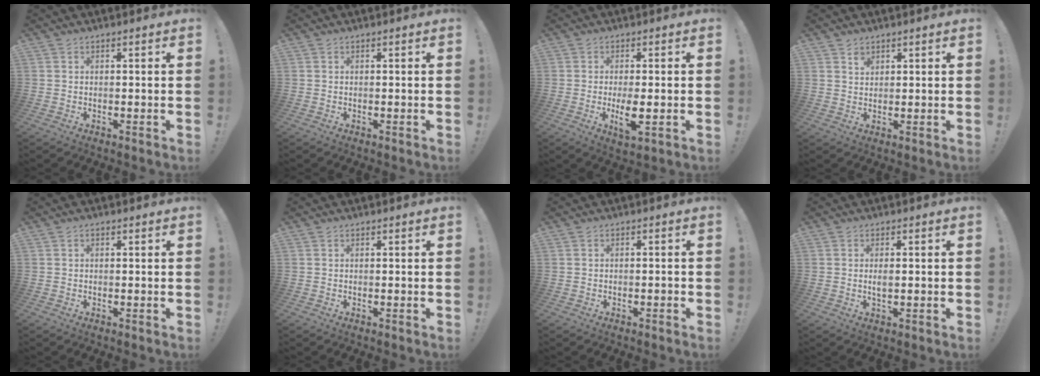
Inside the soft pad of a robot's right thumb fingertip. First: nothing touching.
{"total": 0.0}
{"total": 6.1, "force": [-1.1, 1.4, 5.8], "torque": [-0.107, -0.012, -0.018]}
{"total": 1.9, "force": [1.4, 1.3, 0.4], "torque": [0.012, -0.013, 0.023]}
{"total": 0.0}
{"total": 0.0}
{"total": 1.2, "force": [-0.9, 0.4, 0.7], "torque": [-0.009, 0.003, -0.015]}
{"total": 2.3, "force": [0.0, 1.0, 2.1], "torque": [-0.033, 0.001, -0.002]}